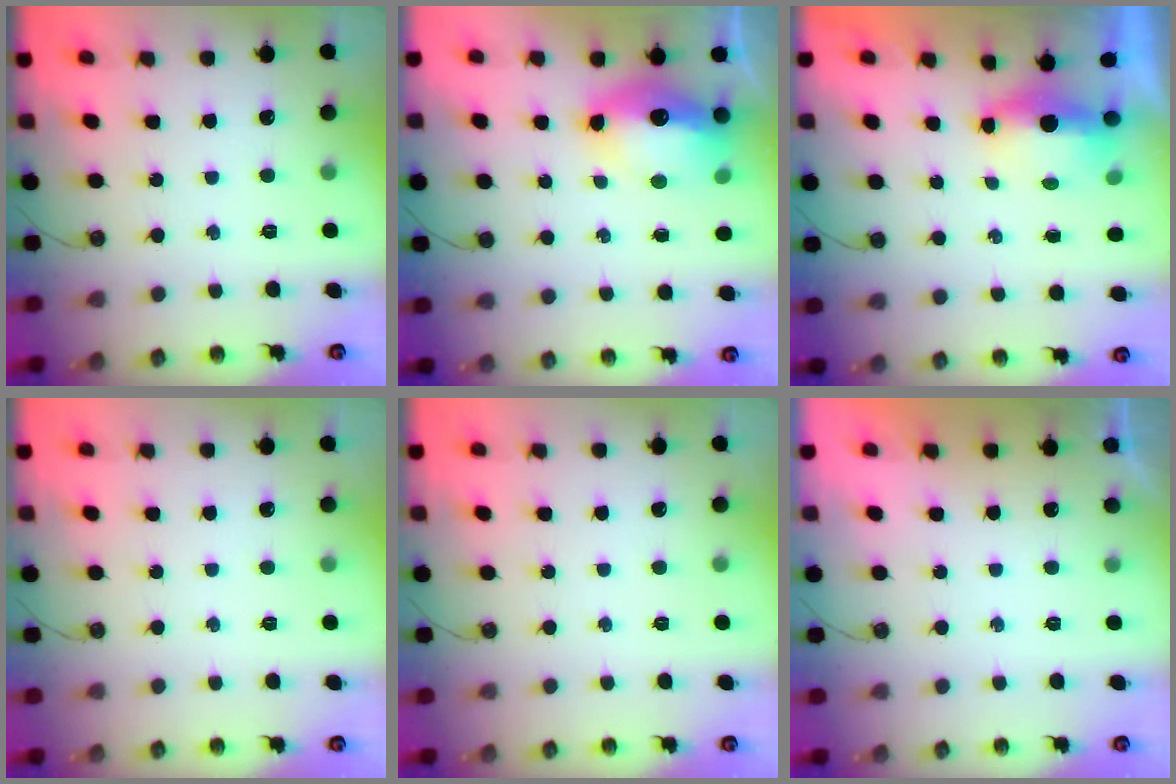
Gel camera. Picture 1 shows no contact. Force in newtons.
{"total": 14.3, "press": 14.2, "slide": 1.3}
{"total": 9.6, "press": 6.1, "slide": 7.4}
{"total": 0.0}
{"total": 0.0}
{"total": 0.0}